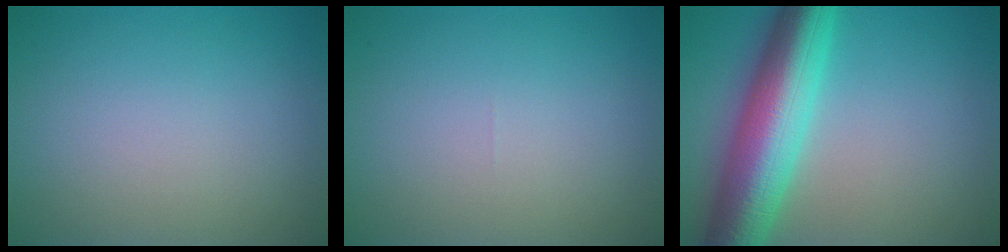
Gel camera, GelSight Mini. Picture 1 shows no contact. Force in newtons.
{"total": 0.0}
{"total": 10.5, "press": 10.5, "slide": 0.2}